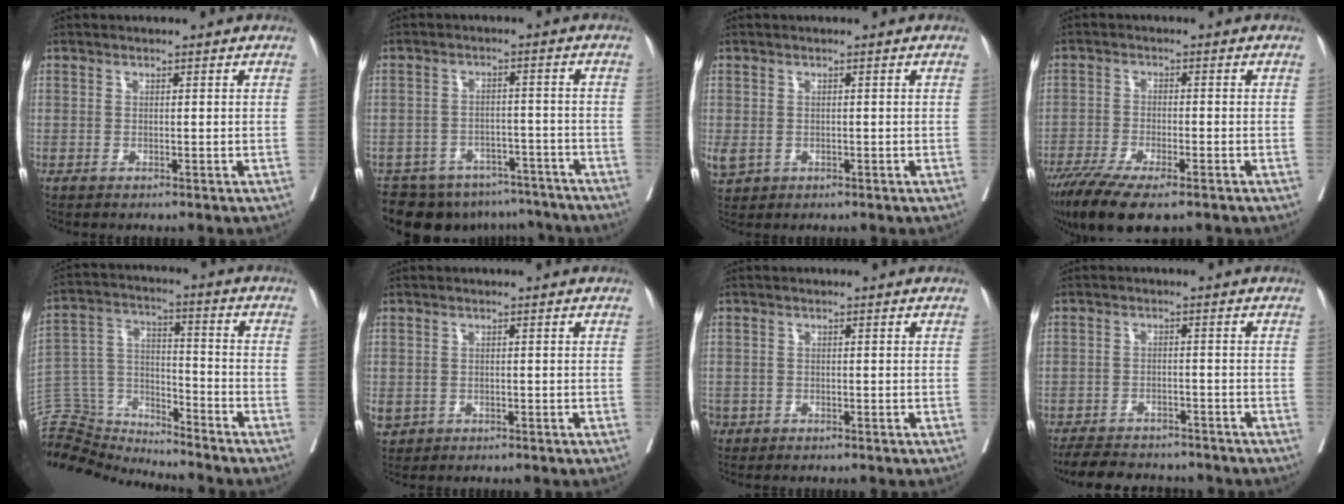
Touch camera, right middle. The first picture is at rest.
{"total": 14.1, "force": [-11.8, 6.9, 3.6], "torque": [-0.061, 0.013, -0.147]}
{"total": 2.8, "force": [-0.6, 2.3, 1.5], "torque": [-0.039, -0.004, 0.002]}
{"total": 11.7, "force": [-8.5, 2.8, 7.5], "torque": [-0.124, -0.023, -0.139]}
{"total": 13.2, "force": [-13.1, 2.1, 0.2], "torque": [-0.016, 0.057, -0.240]}
{"total": 3.3, "force": [-1.2, 2.9, 1.1], "torque": [-0.024, -0.002, -0.013]}
{"total": 1.4, "force": [-0.7, 1.2, 0.2], "torque": [-0.008, 0.002, -0.013]}
{"total": 9.9, "force": [-8.9, 3.2, 3.0], "torque": [-0.049, -0.003, -0.126]}